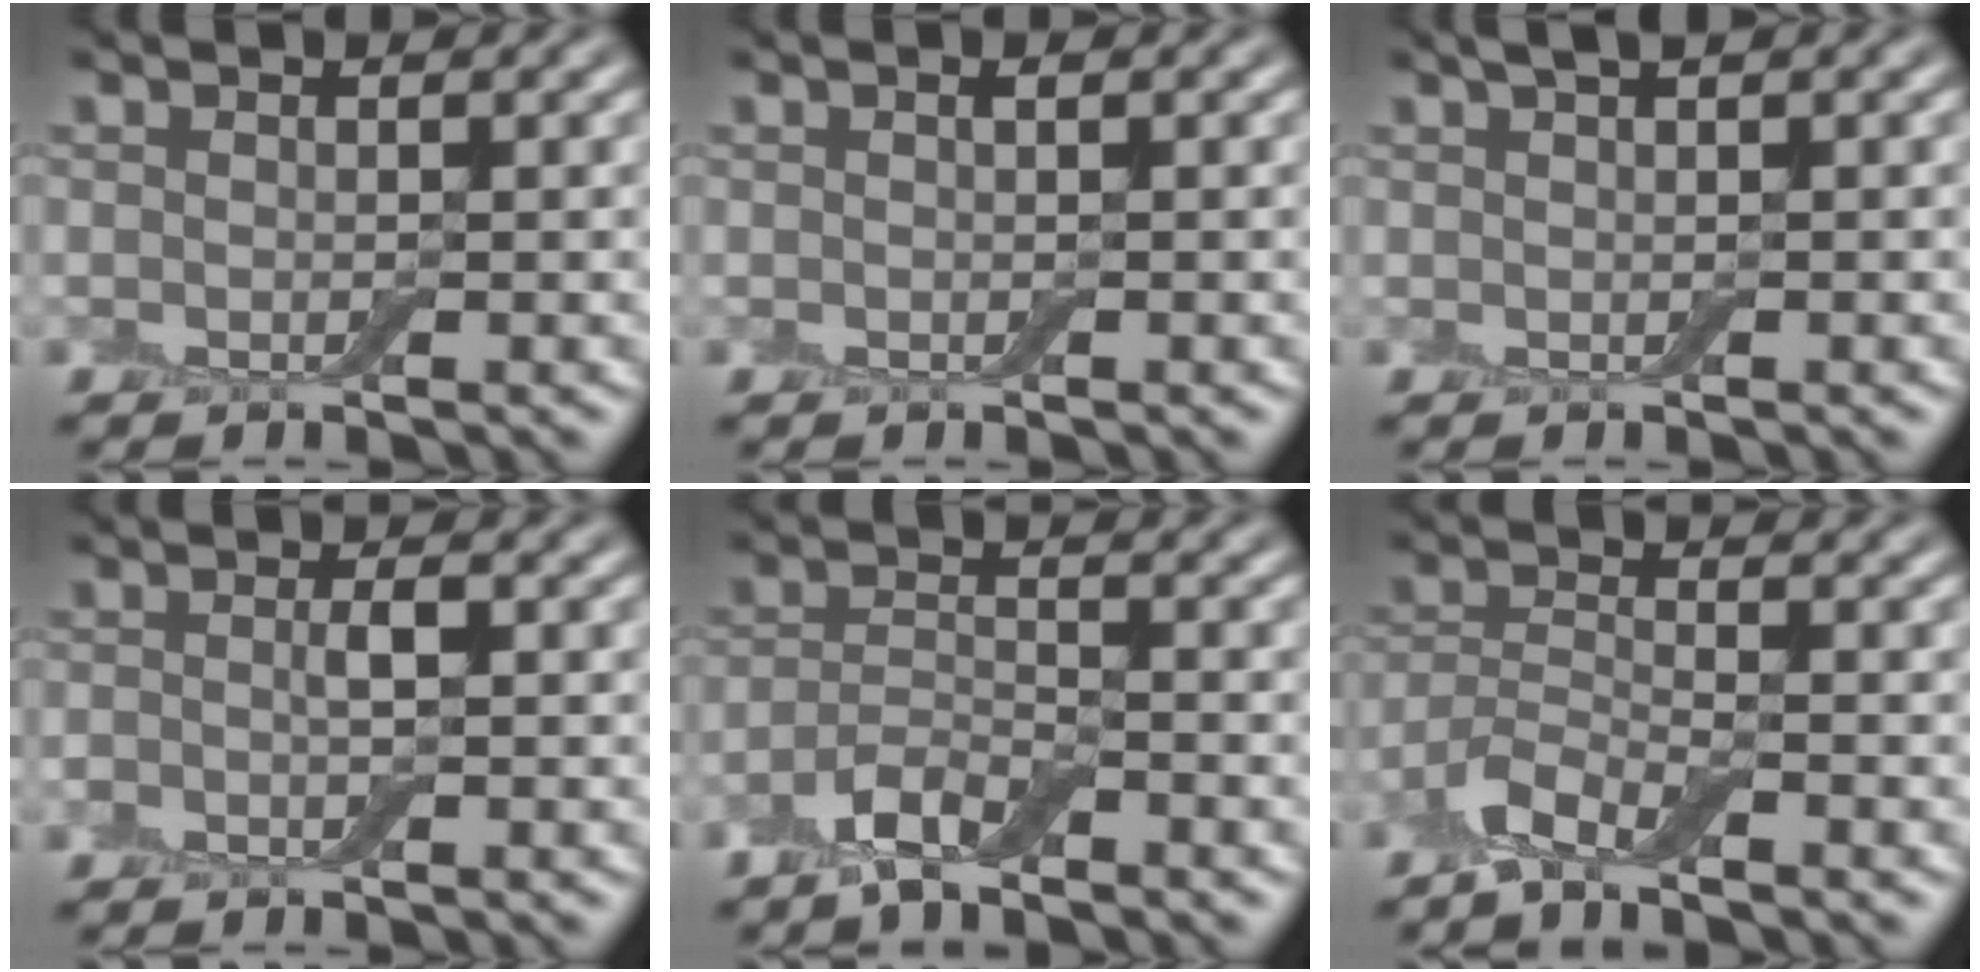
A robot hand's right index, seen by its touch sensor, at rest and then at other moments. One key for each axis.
{"total": 0.5, "fx": 0.2, "fy": 0.0, "fz": 0.5, "tx": -0.010, "ty": 0.003, "tz": 0.001}
{"total": 1.7, "fx": 1.0, "fy": 0.2, "fz": 1.3, "tx": -0.021, "ty": 0.001, "tz": 0.015}
{"total": 1.5, "fx": -0.4, "fy": 0.5, "fz": 1.3, "tx": -0.027, "ty": 0.001, "tz": -0.009}
{"total": 3.2, "fx": -2.3, "fy": 0.9, "fz": 2.0, "tx": -0.043, "ty": -0.001, "tz": -0.052}
{"total": 3.5, "fx": -2.7, "fy": 0.8, "fz": 2.0, "tx": -0.045, "ty": -0.003, "tz": -0.065}